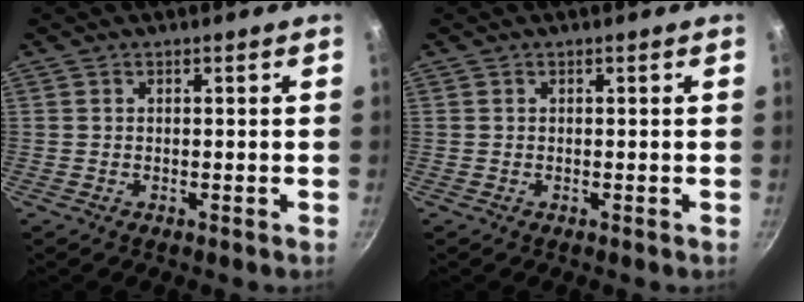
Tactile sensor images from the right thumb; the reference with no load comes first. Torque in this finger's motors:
{"motor_torque": [-0.01, -0.03, 0.10, -0.06, 0.00]}